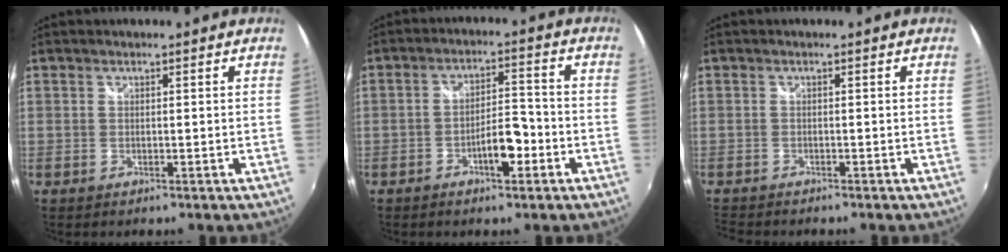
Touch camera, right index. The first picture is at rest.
{"total": 6.3, "force": [-3.1, 2.2, 5.0], "torque": [-0.087, 0.007, -0.044]}
{"total": 2.4, "force": [-2.4, 0.3, 0.3], "torque": [-0.021, -0.016, -0.052]}